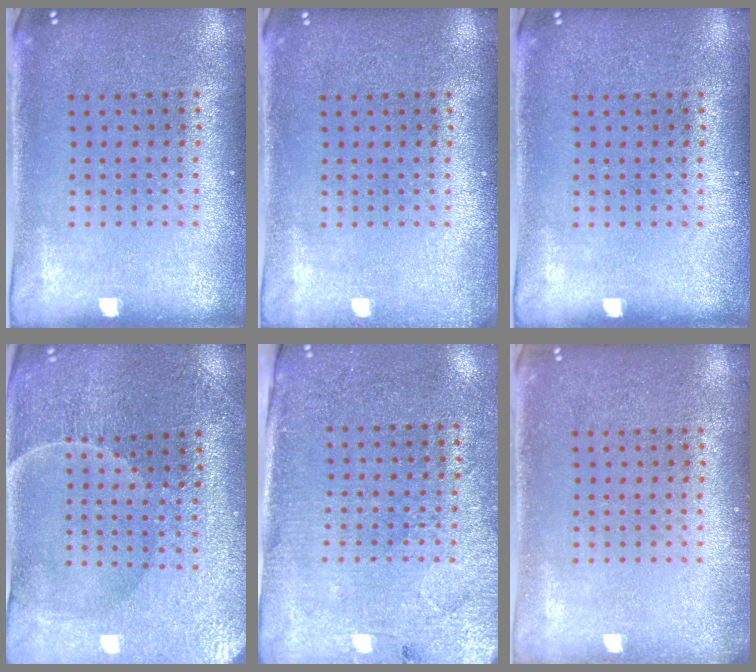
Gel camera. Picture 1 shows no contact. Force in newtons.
{"total": 0.9, "press": 0.8, "slide": 0.2}
{"total": 0.0}
{"total": 1.5, "press": 1.5, "slide": 0.1}
{"total": 2.8, "press": 2.6, "slide": 1.2}
{"total": 0.8, "press": 0.8, "slide": 0.0}